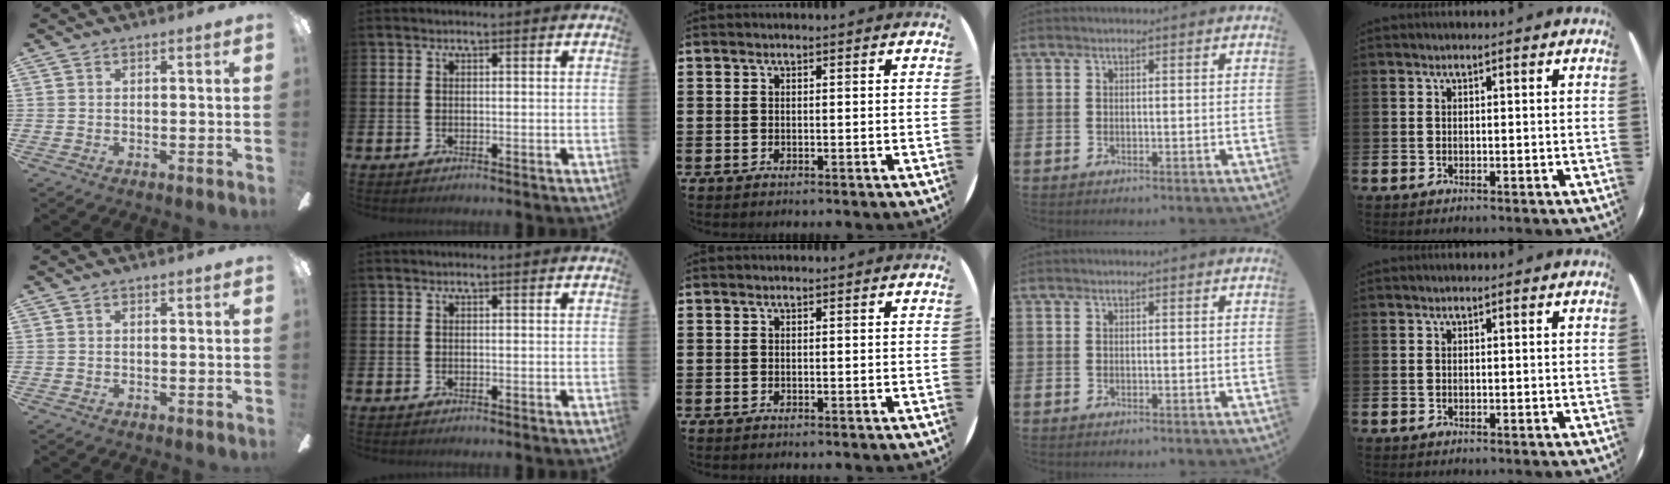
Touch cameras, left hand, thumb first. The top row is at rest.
{}